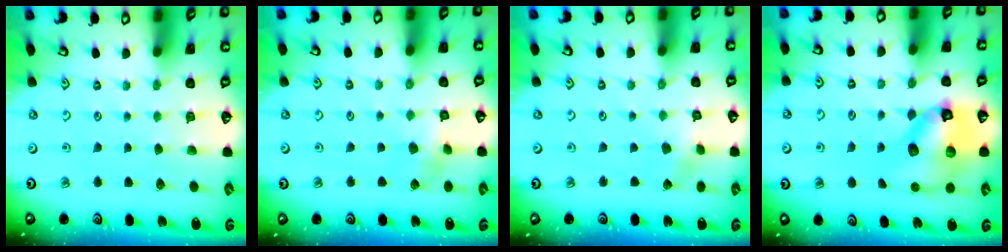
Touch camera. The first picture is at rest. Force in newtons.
{"total": 4.7, "press": 4.6, "slide": 0.4}
{"total": 2.5, "press": 2.4, "slide": 0.2}
{"total": 13.7, "press": 13.5, "slide": 2.1}